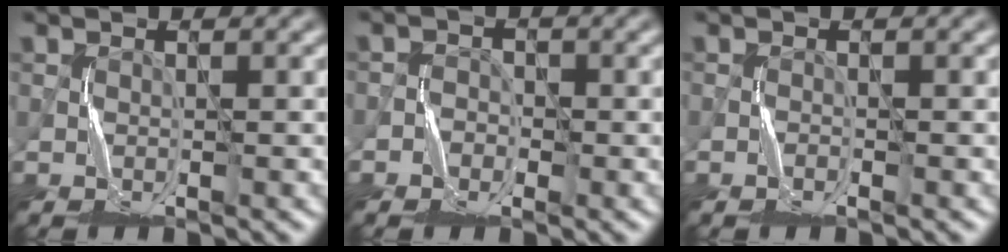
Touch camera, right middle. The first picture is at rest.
{"total": 1.8, "force": [-1.0, 1.5, 0.3], "torque": [0.010, 0.005, -0.028]}
{"total": 0.7, "force": [-0.6, 0.0, 0.2], "torque": [-0.003, 0.002, -0.012]}